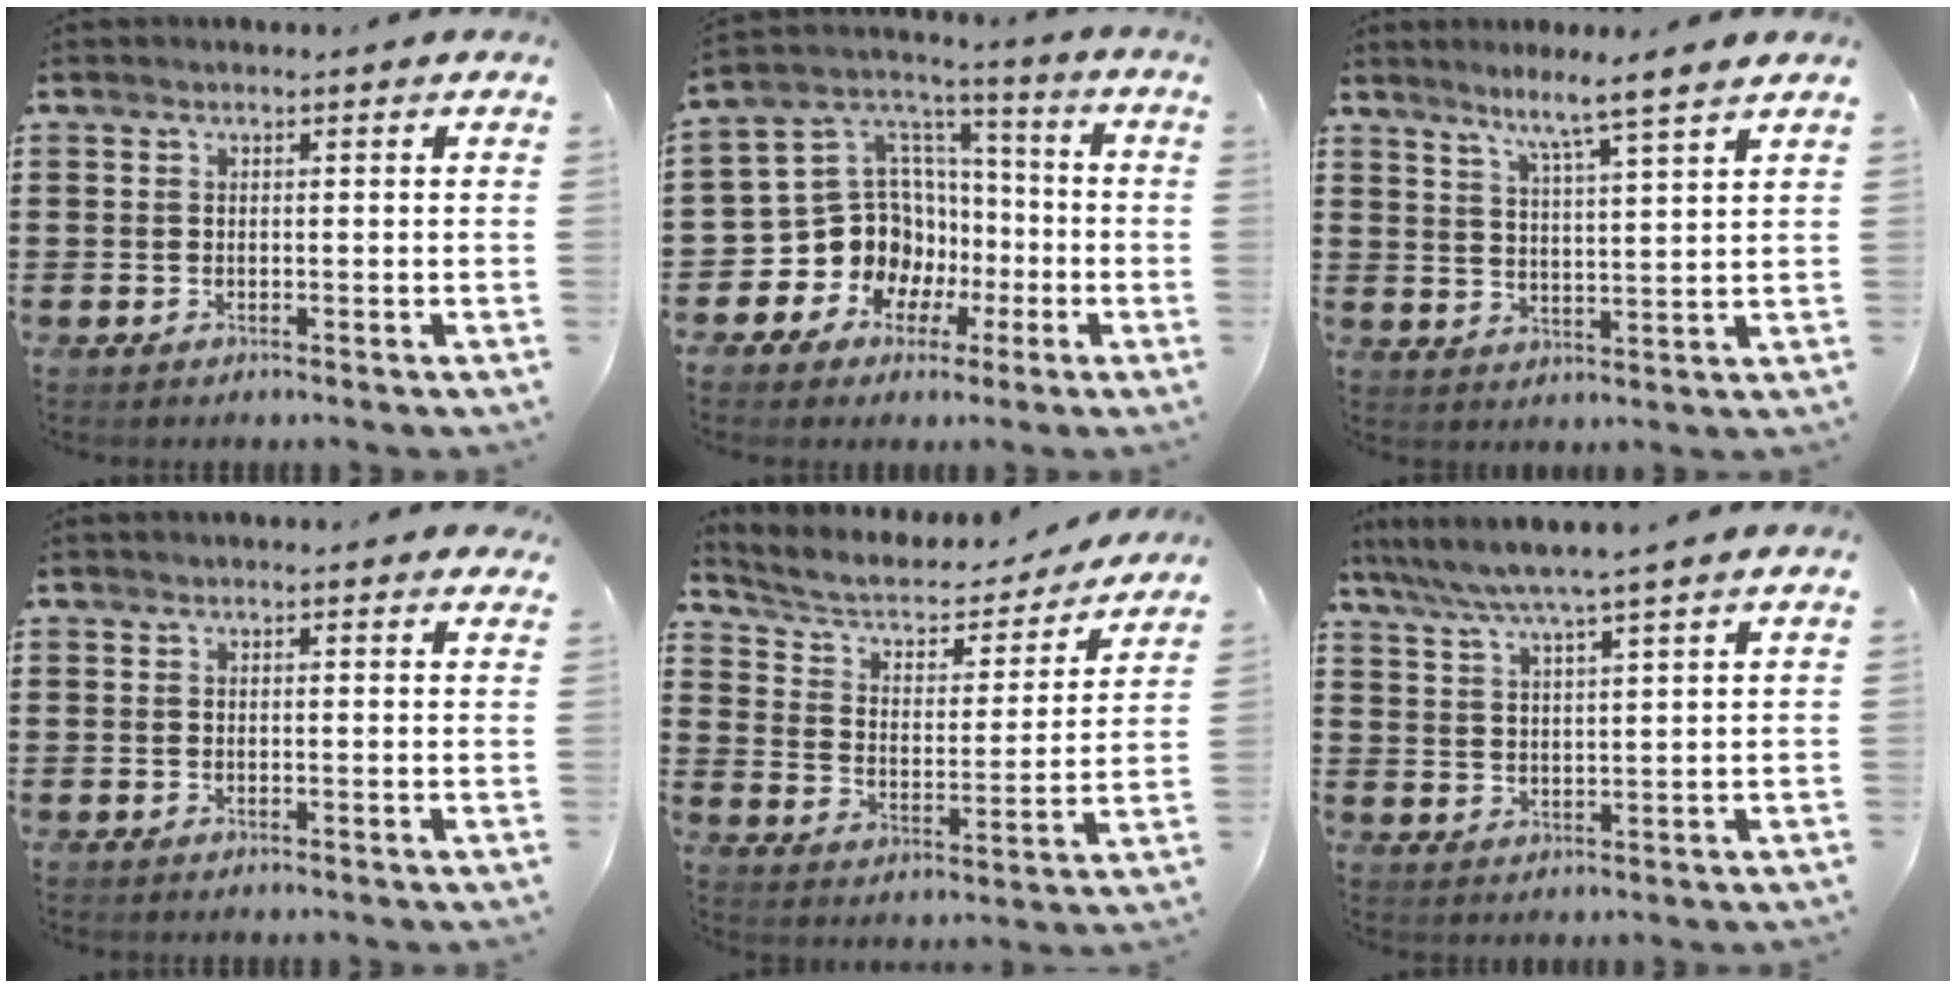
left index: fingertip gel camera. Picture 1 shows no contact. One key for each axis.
{"total": 12.7, "fx": -3.2, "fy": 11.4, "fz": 4.5, "tx": -0.139, "ty": -0.006, "tz": -0.049}
{"total": 5.3, "fx": 4.5, "fy": -1.4, "fz": 2.5, "tx": -0.067, "ty": -0.026, "tz": 0.071}
{"total": 1.1, "fx": 1.0, "fy": 0.0, "fz": 0.5, "tx": -0.011, "ty": 0.000, "tz": 0.018}
{"total": 4.5, "fx": 3.3, "fy": 2.3, "fz": 2.0, "tx": -0.060, "ty": -0.022, "tz": 0.049}
{"total": 5.2, "fx": 4.4, "fy": -0.7, "fz": 2.6, "tx": -0.064, "ty": -0.020, "tz": 0.075}